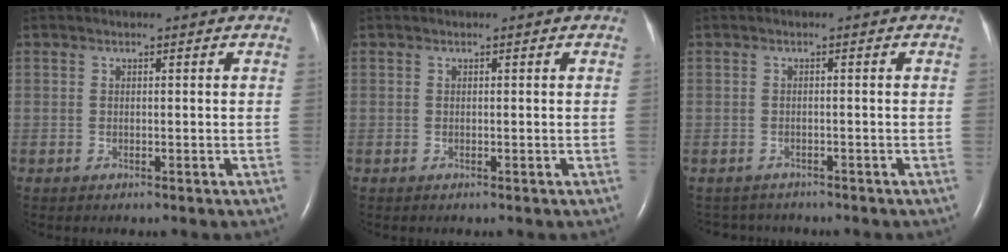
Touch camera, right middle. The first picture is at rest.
{"total": 0.0}
{"total": 3.0, "force": [-2.8, 1.0, -0.2], "torque": [0.001, -0.003, -0.040]}